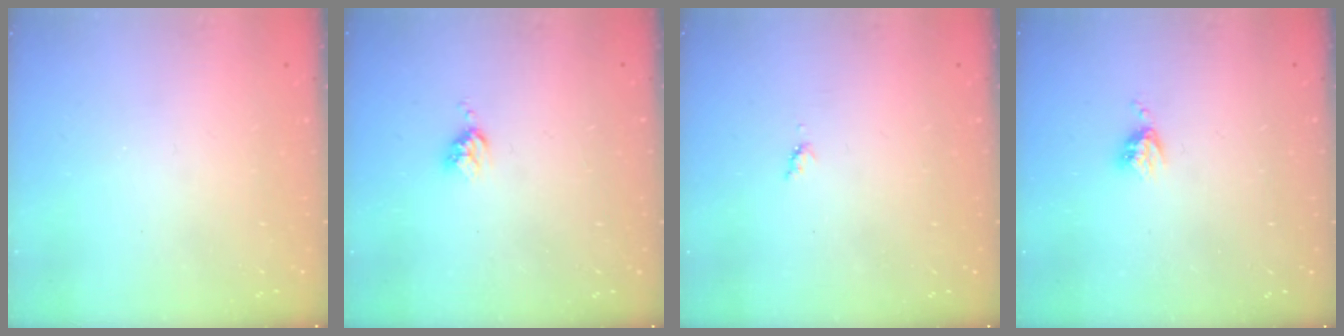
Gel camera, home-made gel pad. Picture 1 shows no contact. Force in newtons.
{"total": 3.9, "press": 3.8, "slide": 0.5}
{"total": 3.8, "press": 3.8, "slide": 0.4}
{"total": 3.3, "press": 3.3, "slide": 0.4}